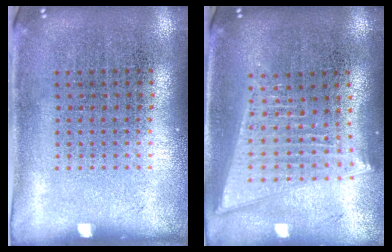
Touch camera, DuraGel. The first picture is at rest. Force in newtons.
{"total": 2.0, "press": 1.7, "slide": 1.0}